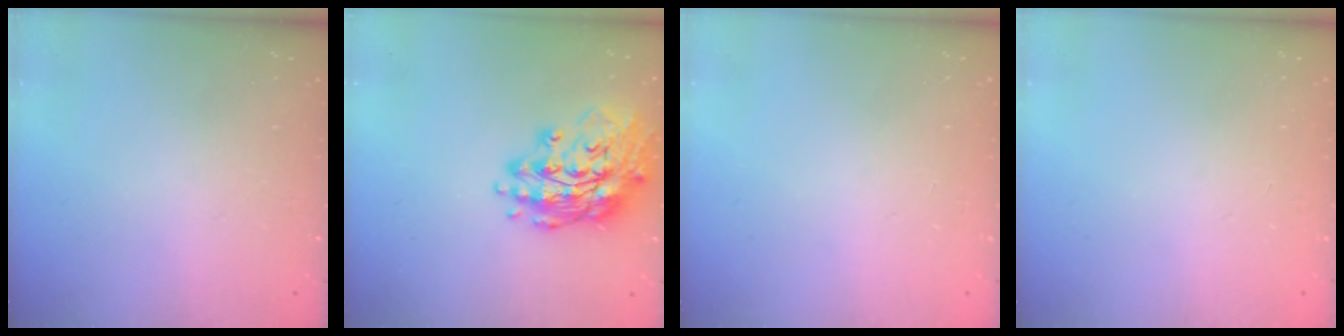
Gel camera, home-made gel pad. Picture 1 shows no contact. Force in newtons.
{"total": 16.9, "press": 16.6, "slide": 3.1}
{"total": 0.0}
{"total": 0.0}